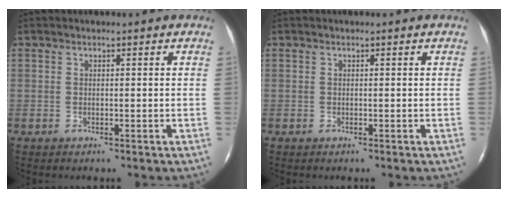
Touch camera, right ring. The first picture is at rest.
{"total": 0.0}